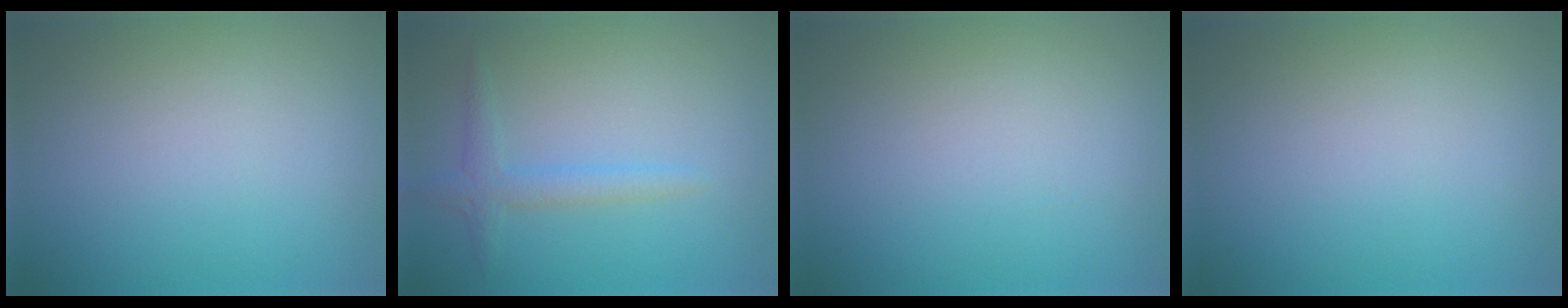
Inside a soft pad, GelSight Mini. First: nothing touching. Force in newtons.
{"total": 1.9, "press": 1.9, "slide": 0.1}
{"total": 0.0}
{"total": 0.0}